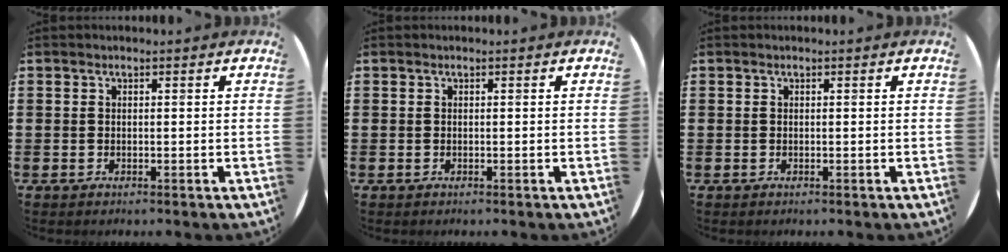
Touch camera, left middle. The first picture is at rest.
{"total": 0.0}
{"total": 0.0}